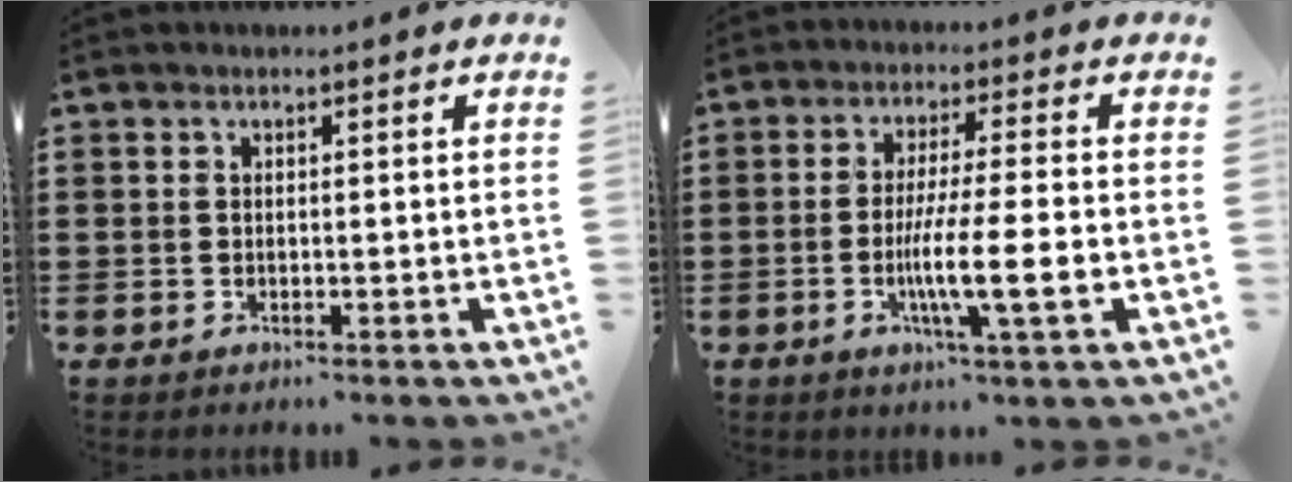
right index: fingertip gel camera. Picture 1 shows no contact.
{"total": 9.4, "force": [-2.3, 0.7, 9.1], "torque": [-0.171, -0.016, -0.044]}